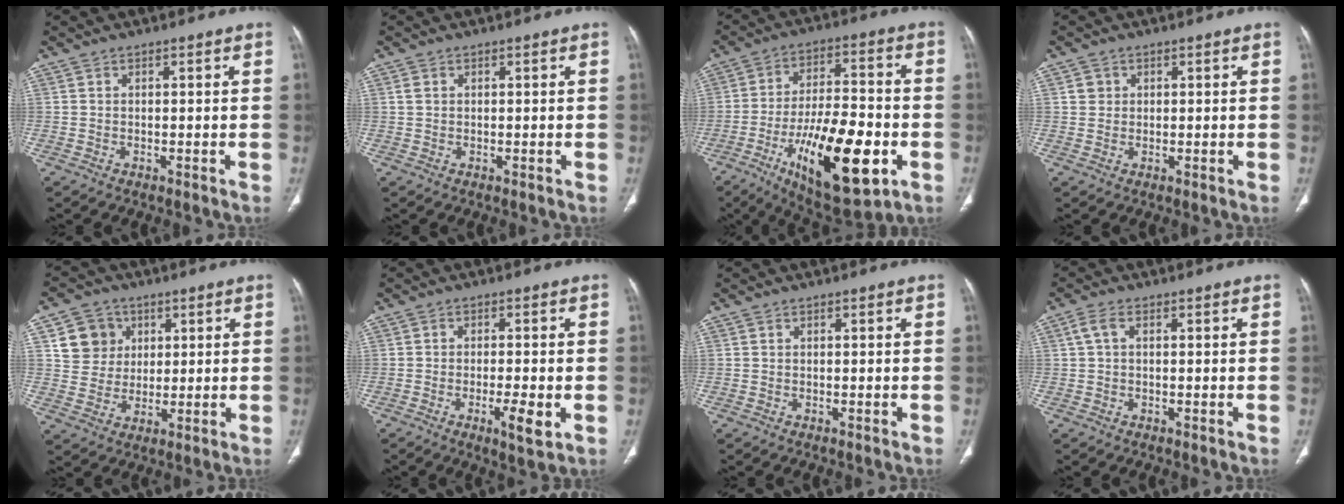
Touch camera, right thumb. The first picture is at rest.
{"total": 0.9, "force": [0.3, 0.7, 0.5], "torque": [-0.010, 0.004, 0.006]}
{"total": 22.6, "force": [-8.0, 8.6, 19.3], "torque": [-0.314, 0.016, -0.117]}
{"total": 1.9, "force": [0.6, 1.8, 0.4], "torque": [0.003, -0.001, 0.008]}
{"total": 8.6, "force": [3.1, 7.7, 2.3], "torque": [-0.009, -0.004, 0.058]}
{"total": 5.1, "force": [-1.7, 1.1, 4.7], "torque": [-0.079, -0.008, -0.028]}
{"total": 0.0}
{"total": 2.4, "force": [0.5, 1.3, 2.0], "torque": [-0.045, 0.013, 0.011]}